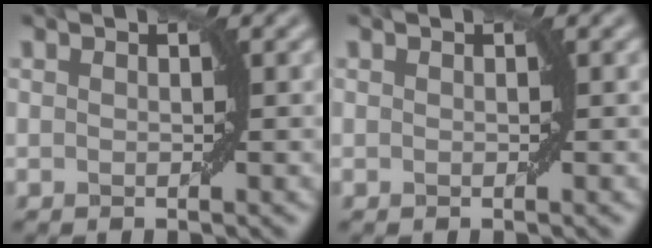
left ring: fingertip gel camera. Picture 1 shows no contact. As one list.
[{"total": 0.0}]